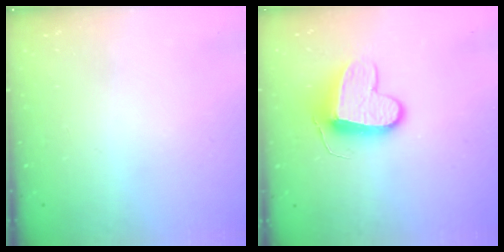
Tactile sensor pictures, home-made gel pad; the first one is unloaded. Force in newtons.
{"total": 9.9, "press": 9.9, "slide": 0.0}